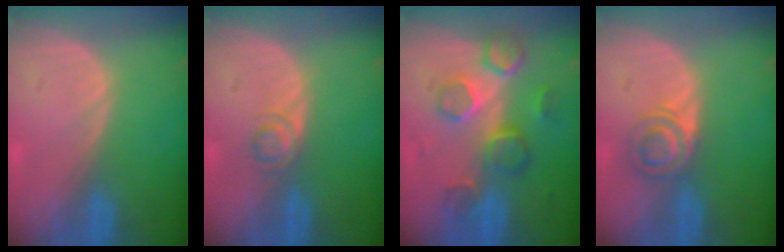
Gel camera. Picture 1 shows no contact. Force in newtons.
{"total": 2.2, "press": 2.2, "slide": 0.2}
{"total": 8.6, "press": 7.7, "slide": 3.9}
{"total": 4.4, "press": 4.3, "slide": 0.9}